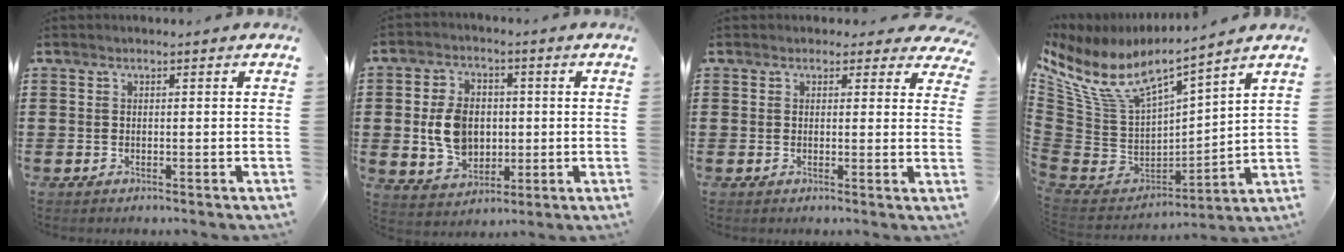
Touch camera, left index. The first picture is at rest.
{"total": 8.1, "force": [0.1, 6.1, 5.4], "torque": [-0.123, 0.008, 0.000]}
{"total": 1.9, "force": [1.5, 1.0, 0.6], "torque": [-0.003, 0.000, 0.024]}
{"total": 8.6, "force": [6.1, 2.5, 5.5], "torque": [-0.138, -0.050, 0.105]}